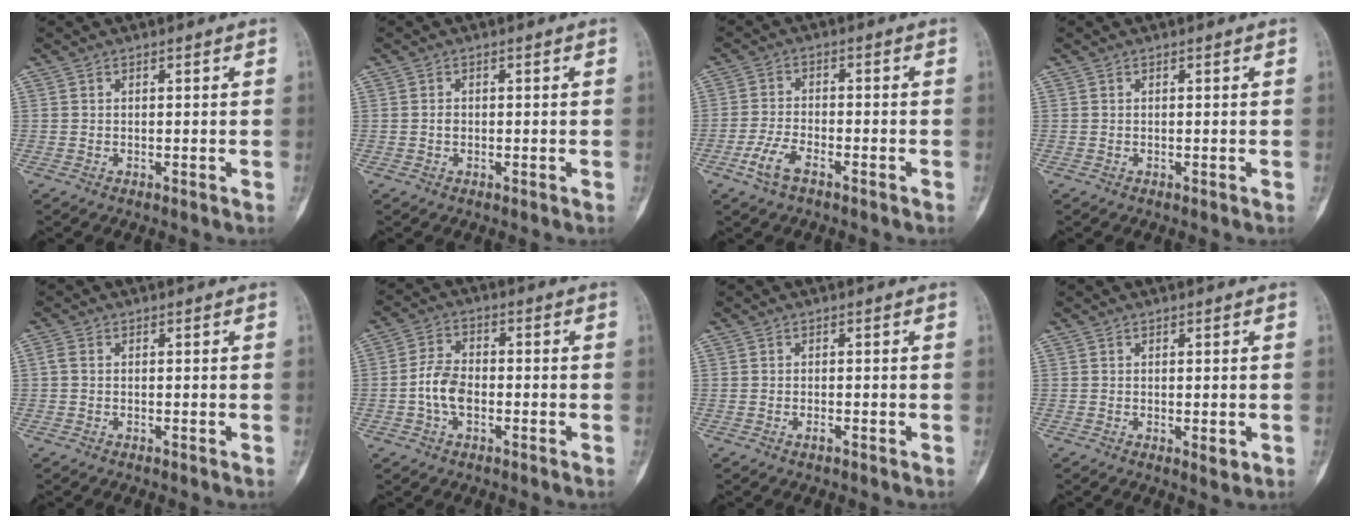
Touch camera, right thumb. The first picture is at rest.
{"total": 0.9, "force": [-0.3, 0.7, 0.5], "torque": [-0.004, 0.004, -0.008]}
{"total": 5.1, "force": [-3.0, 2.1, 3.6], "torque": [-0.077, 0.018, -0.056]}
{"total": 0.0}
{"total": 1.3, "force": [-0.3, 0.8, 1.0], "torque": [-0.025, -0.001, -0.012]}
{"total": 6.4, "force": [-1.7, 3.9, 4.7], "torque": [-0.089, 0.021, -0.041]}
{"total": 0.9, "force": [-0.5, 0.4, 0.7], "torque": [-0.010, 0.004, -0.008]}
{"total": 1.9, "force": [-0.3, 0.8, 1.7], "torque": [-0.019, -0.004, 0.001]}